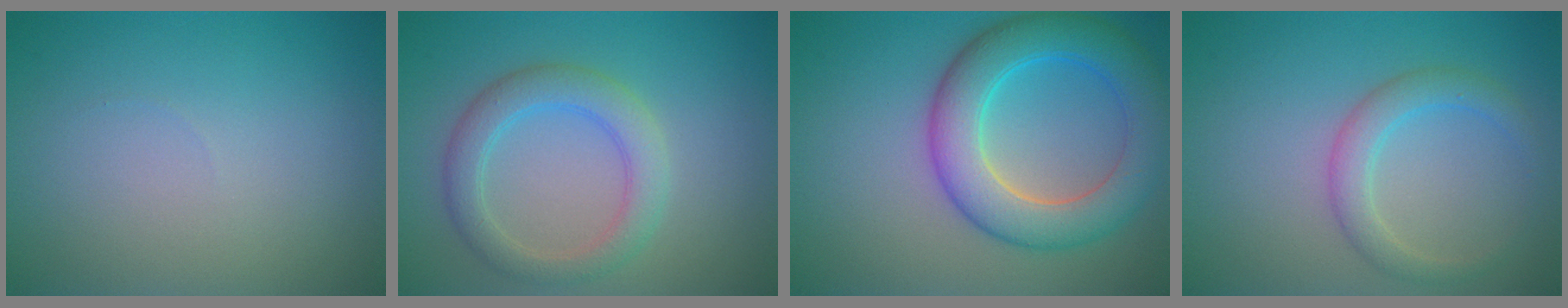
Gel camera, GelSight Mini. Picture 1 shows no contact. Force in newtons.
{"total": 3.8, "press": 3.8, "slide": 0.3}
{"total": 7.4, "press": 7.4, "slide": 0.3}
{"total": 2.7, "press": 2.7, "slide": 0.2}